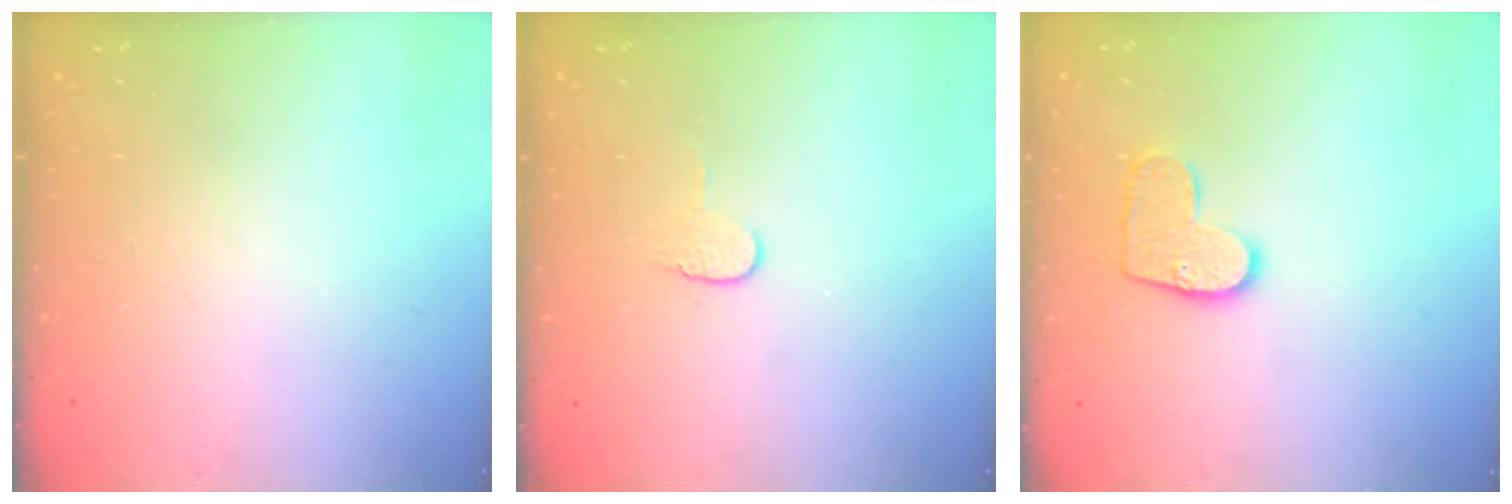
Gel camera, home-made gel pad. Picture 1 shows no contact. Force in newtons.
{"total": 5.0, "press": 4.9, "slide": 0.4}
{"total": 9.8, "press": 9.8, "slide": 0.4}